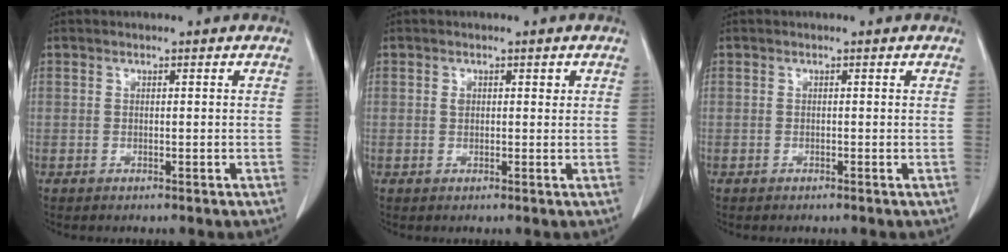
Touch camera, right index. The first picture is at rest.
{"total": 1.3, "force": [0.6, 0.9, 0.7], "torque": [-0.010, 0.006, 0.011]}
{"total": 0.0}